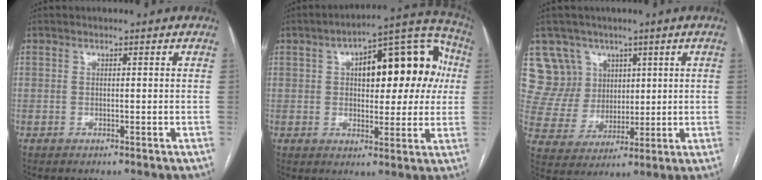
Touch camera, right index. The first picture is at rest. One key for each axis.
{"total": 18.1, "fx": 3.7, "fy": 7.7, "fz": 16.0, "tx": -0.210, "ty": 0.053, "tz": 0.049}
{"total": 10.0, "fx": 5.5, "fy": 8.3, "fz": 0.0, "tx": -0.010, "ty": 0.032, "tz": 0.116}